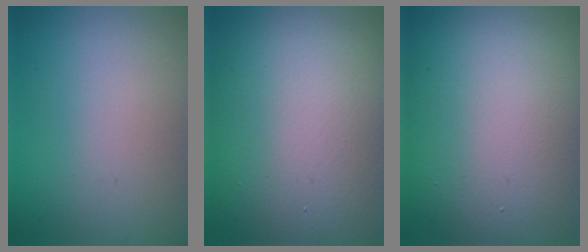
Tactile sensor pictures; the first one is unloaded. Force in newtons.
{"total": 15.7, "press": 15.7, "slide": 1.3}
{"total": 15.8, "press": 15.8, "slide": 0.6}